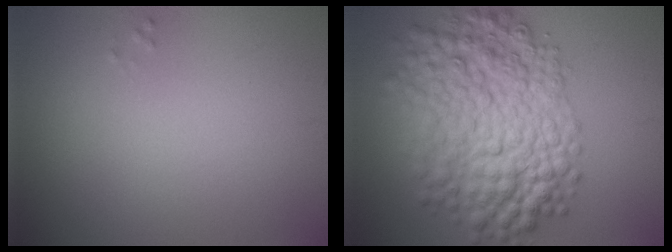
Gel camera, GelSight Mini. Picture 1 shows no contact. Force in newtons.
{"total": 10.0, "press": 10.0, "slide": 0.3}